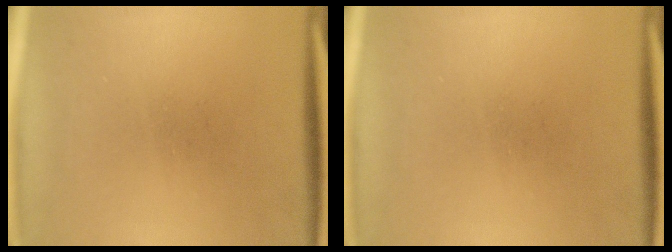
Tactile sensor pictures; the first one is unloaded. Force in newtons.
{"total": 0.0}